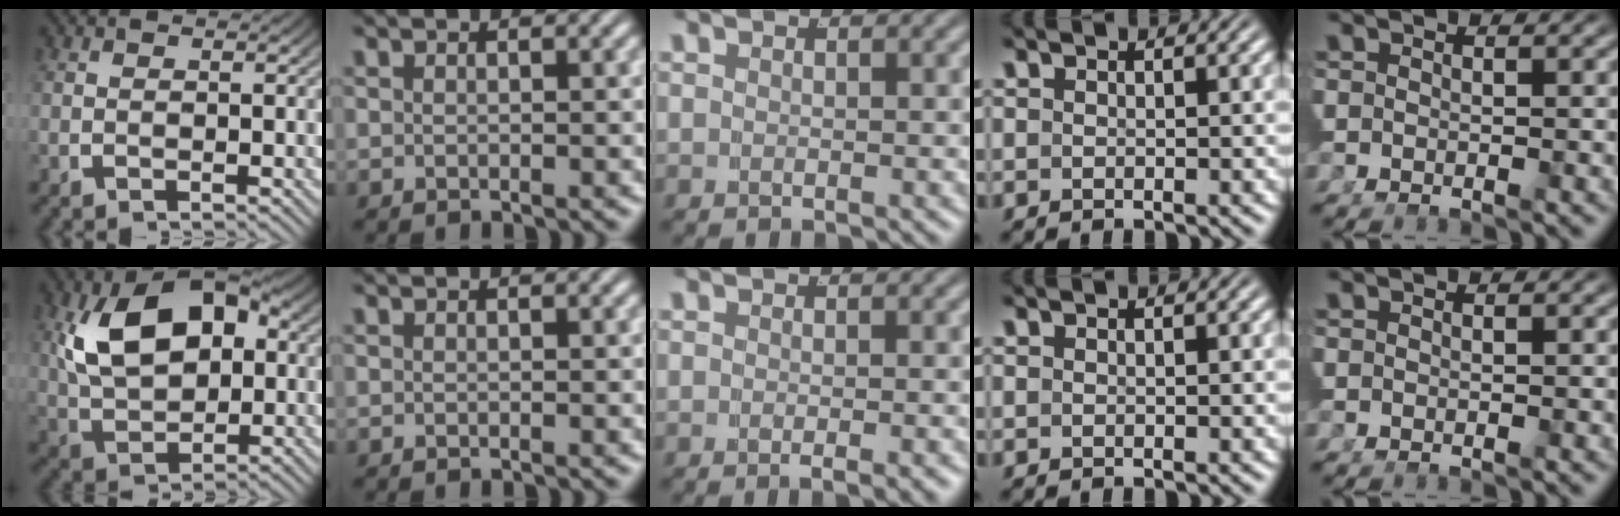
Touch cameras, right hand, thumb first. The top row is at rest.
{"thumb": {"total": 11.7, "force": [1.8, 7.4, 8.9], "torque": [-0.185, -0.024, 0.051]}, "middle": {"total": 1.1, "force": [-0.7, -0.2, 0.8], "torque": [-0.011, 0.004, -0.013]}}